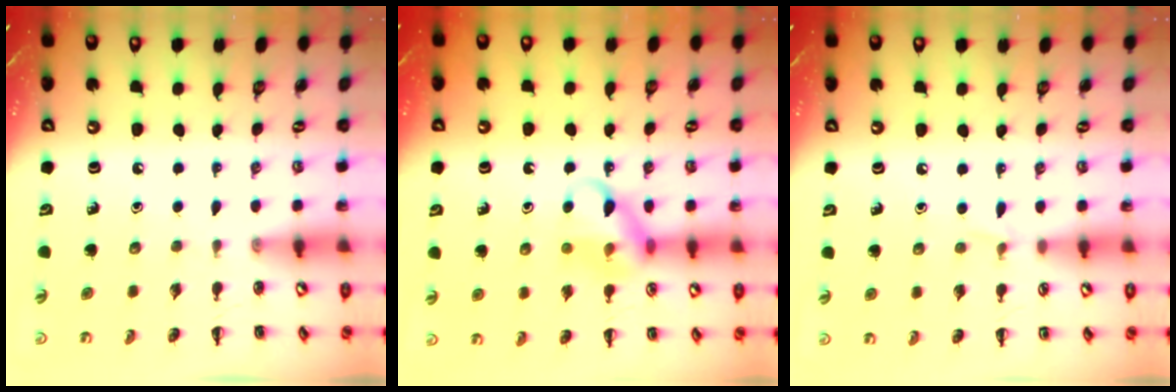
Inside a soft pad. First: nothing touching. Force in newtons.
{"total": 11.5, "press": 11.4, "slide": 1.3}
{"total": 3.5, "press": 3.3, "slide": 1.2}